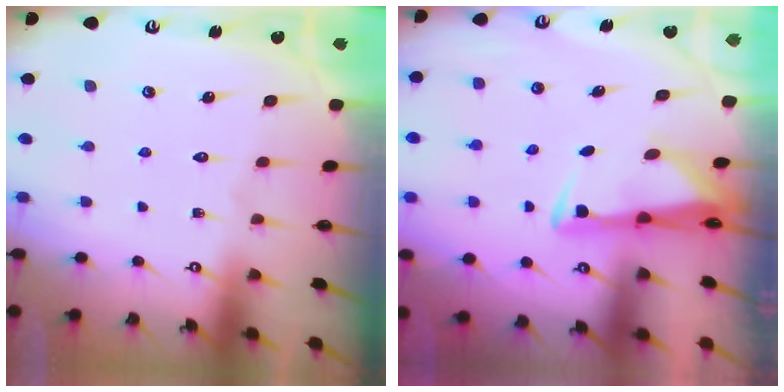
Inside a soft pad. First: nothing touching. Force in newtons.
{"total": 2.9, "press": 2.8, "slide": 0.9}